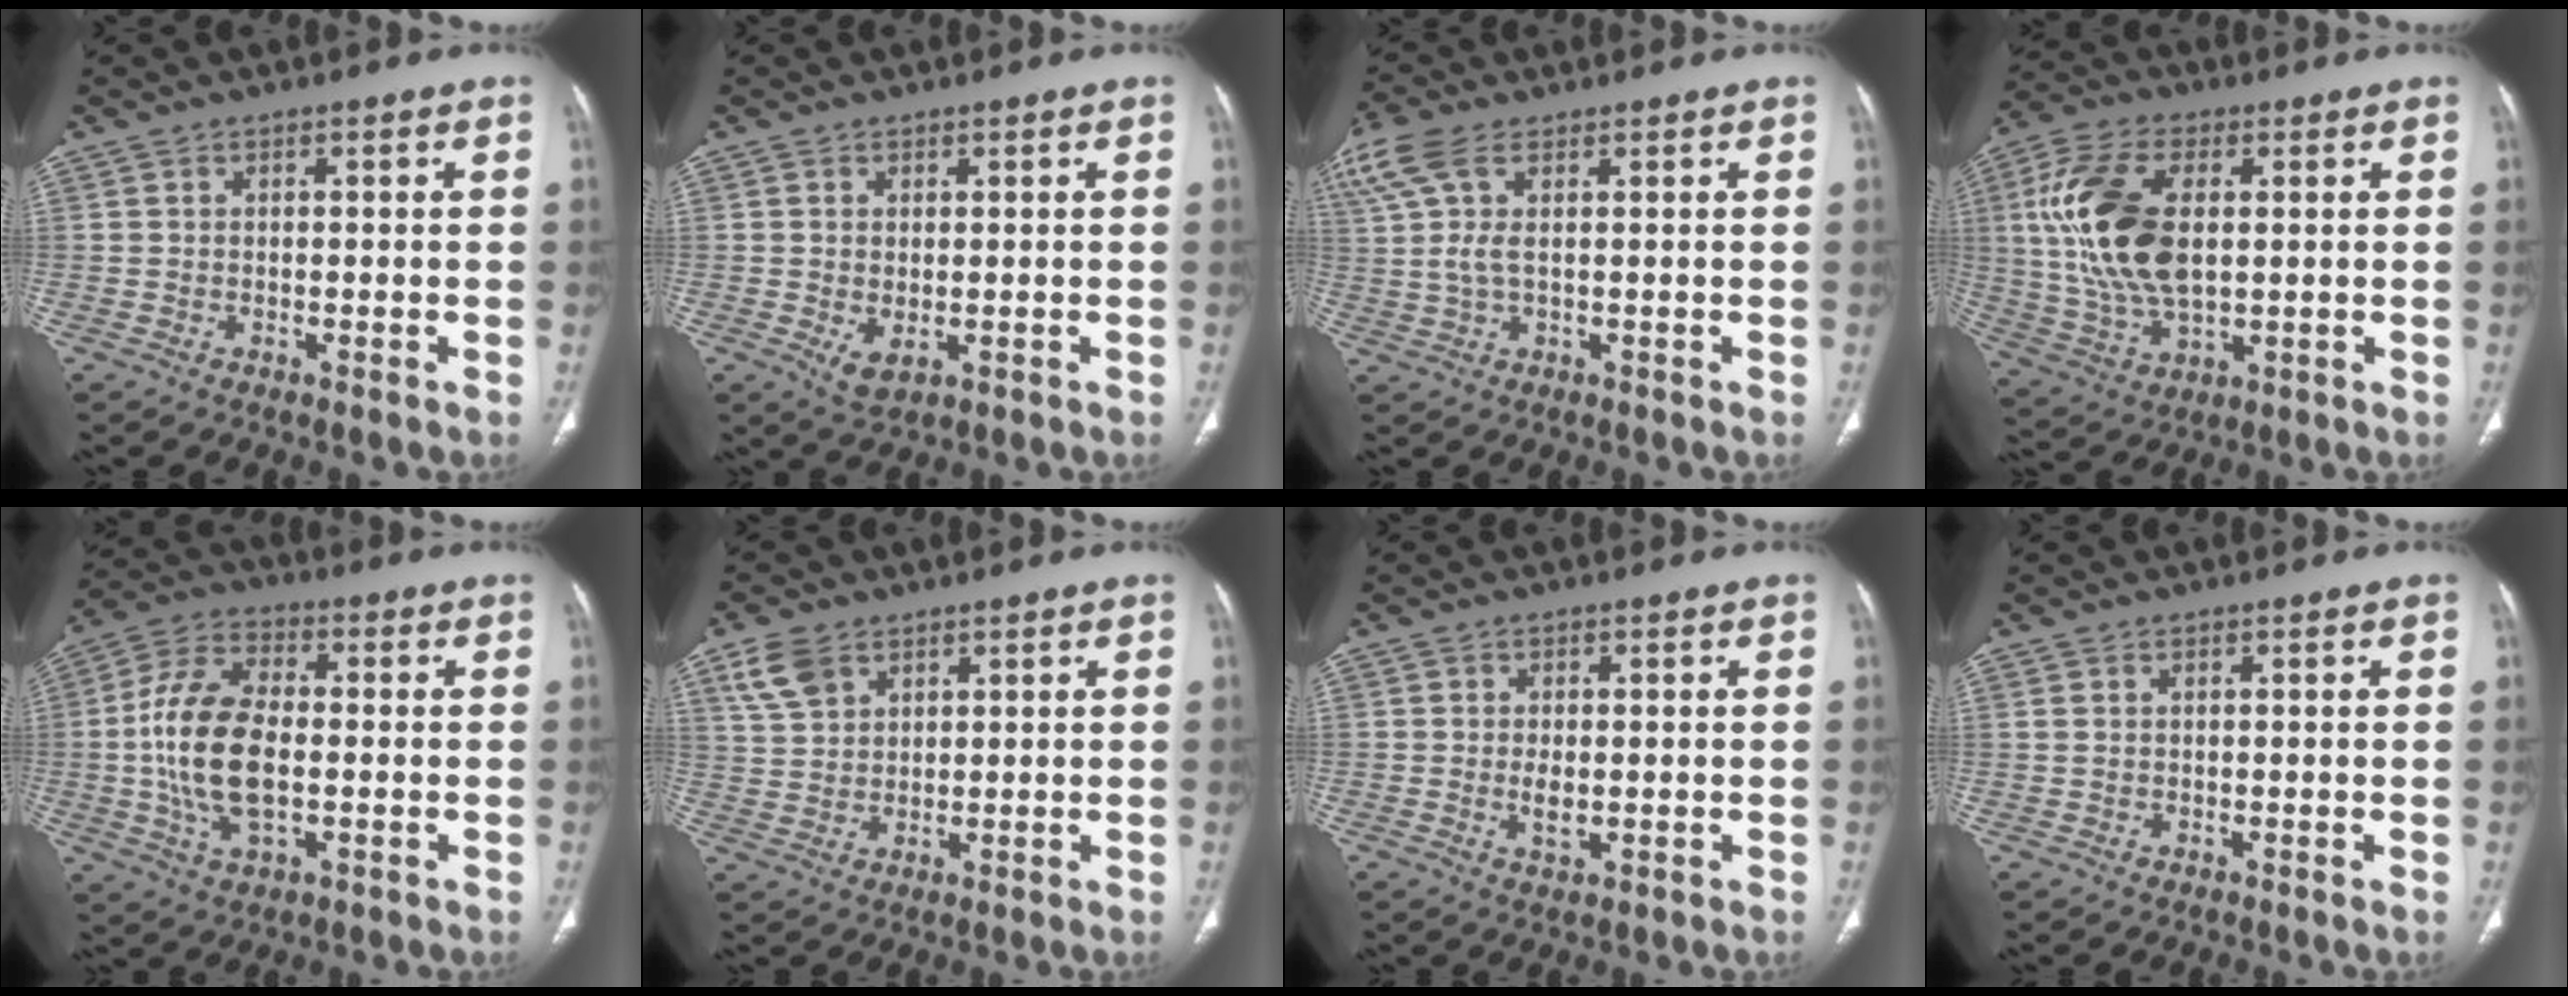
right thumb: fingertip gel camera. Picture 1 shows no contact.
{"total": 3.3, "force": [-0.4, 1.8, 2.7], "torque": [-0.049, -0.010, 0.005]}
{"total": 9.6, "force": [4.3, 4.0, 7.5], "torque": [-0.200, 0.014, 0.087]}
{"total": 17.8, "force": [2.5, 9.5, 14.8], "torque": [-0.309, -0.001, 0.051]}
{"total": 15.5, "force": [-1.2, 8.3, 13.0], "torque": [-0.261, 0.016, -0.022]}
{"total": 6.6, "force": [3.8, 4.3, 3.3], "torque": [-0.056, -0.011, 0.080]}
{"total": 2.9, "force": [-0.2, 1.6, 2.5], "torque": [-0.046, -0.005, 0.000]}
{"total": 0.5, "force": [0.2, 0.3, 0.3], "torque": [-0.009, 0.008, 0.007]}